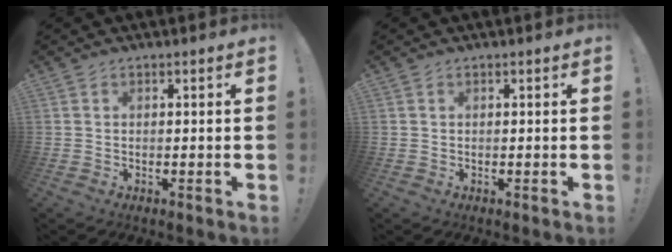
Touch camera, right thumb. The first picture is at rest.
{"total": 0.0}